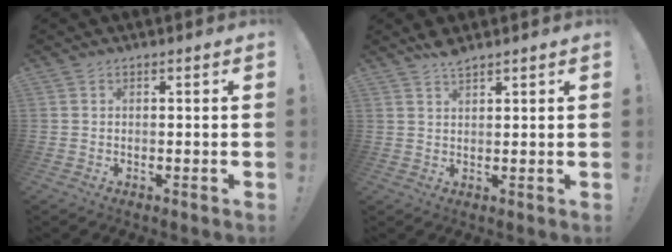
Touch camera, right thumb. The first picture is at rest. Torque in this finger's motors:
{"motor_torque": [-0.52, 0.42, 0.39, 0.22, 0.13]}